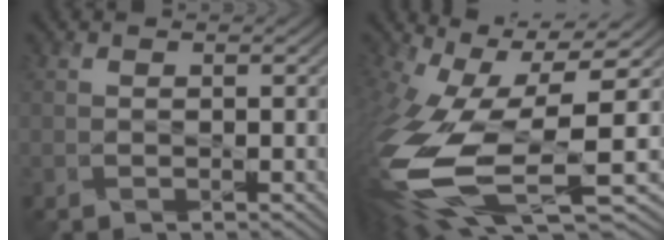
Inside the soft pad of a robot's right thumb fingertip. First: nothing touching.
{"total": 16.7, "force": [-4.7, 7.0, 14.4], "torque": [-0.326, -0.045, -0.075]}